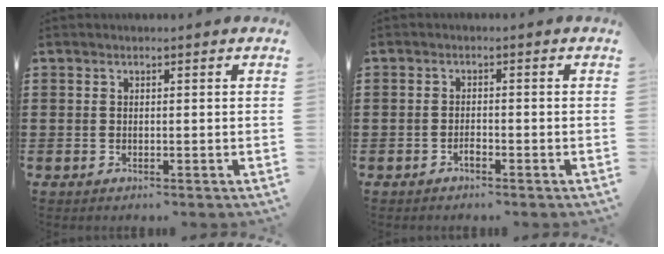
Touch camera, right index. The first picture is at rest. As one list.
[{"total": 1.2, "force": [-1.0, 0.4, 0.6], "torque": [-0.015, -0.002, -0.018]}]